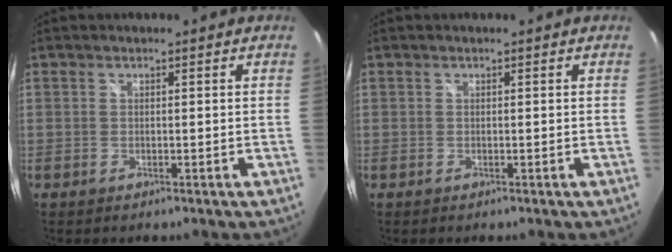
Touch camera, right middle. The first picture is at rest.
{"total": 0.0}